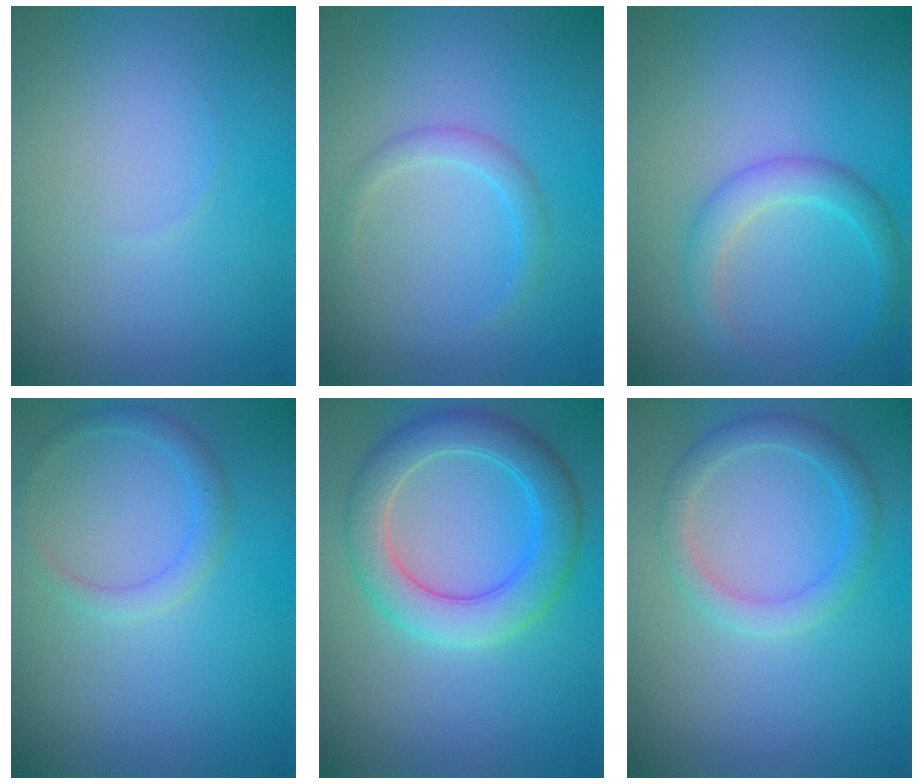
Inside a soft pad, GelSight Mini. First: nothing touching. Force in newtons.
{"total": 1.6, "press": 1.6, "slide": 0.1}
{"total": 2.6, "press": 2.6, "slide": 0.1}
{"total": 1.7, "press": 1.7, "slide": 0.1}
{"total": 5.4, "press": 5.3, "slide": 0.3}
{"total": 2.7, "press": 2.7, "slide": 0.0}